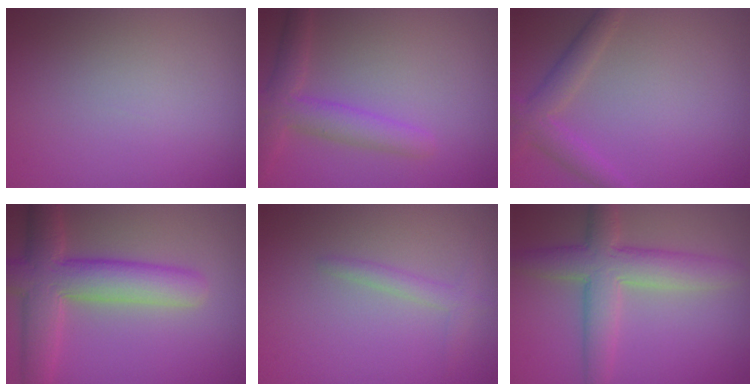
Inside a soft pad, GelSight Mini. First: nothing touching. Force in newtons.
{"total": 3.8, "press": 3.8, "slide": 0.2}
{"total": 3.0, "press": 3.0, "slide": 0.1}
{"total": 7.4, "press": 7.4, "slide": 0.7}
{"total": 1.6, "press": 1.6, "slide": 0.1}
{"total": 5.7, "press": 5.7, "slide": 0.3}